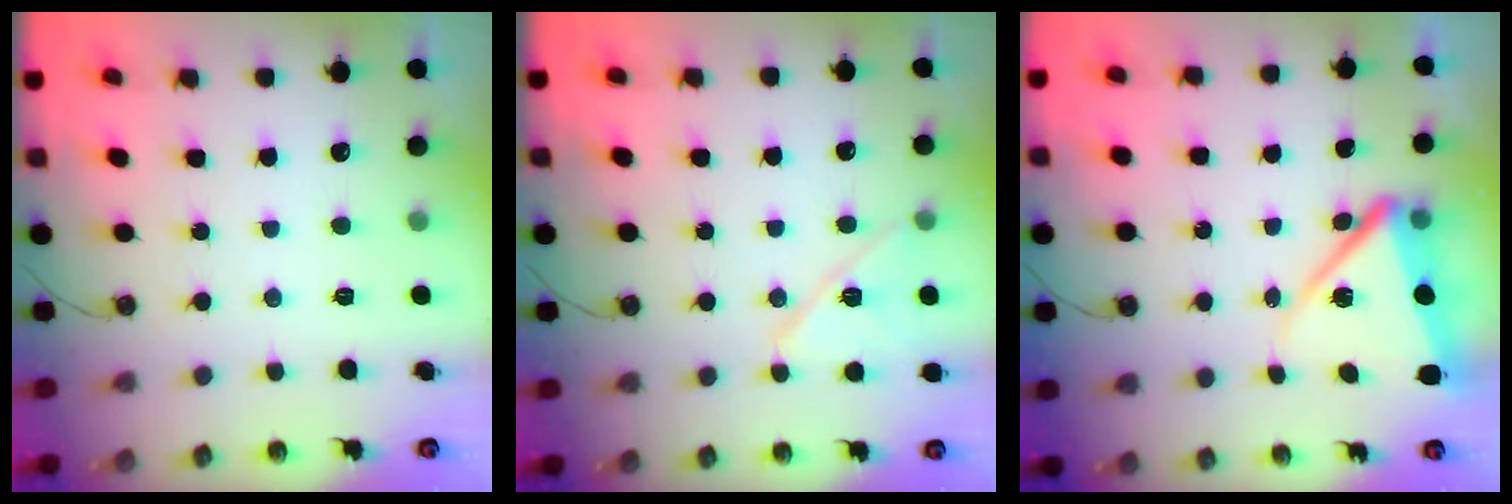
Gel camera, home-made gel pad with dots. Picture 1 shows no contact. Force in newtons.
{"total": 11.6, "press": 11.6, "slide": 0.7}
{"total": 9.9, "press": 9.7, "slide": 1.7}